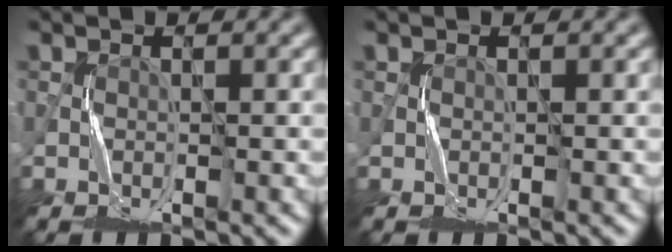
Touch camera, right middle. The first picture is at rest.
{"total": 0.0}